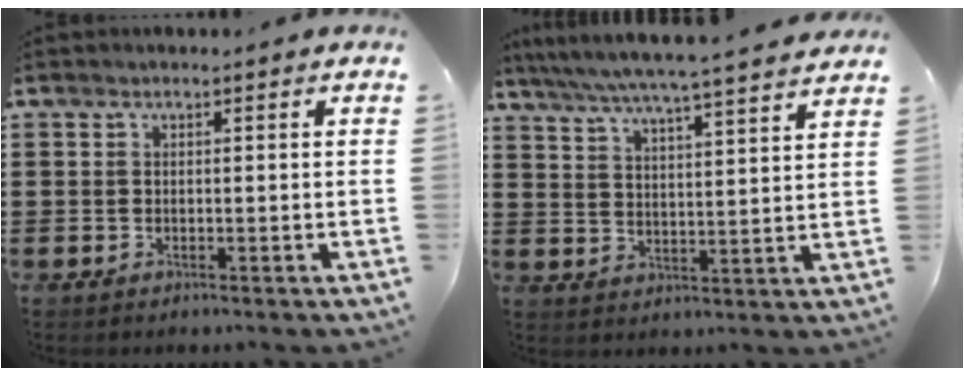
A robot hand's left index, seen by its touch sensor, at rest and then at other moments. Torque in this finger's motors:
{"motor_torque": [2.14, 0.00, 1.05, 0.21]}